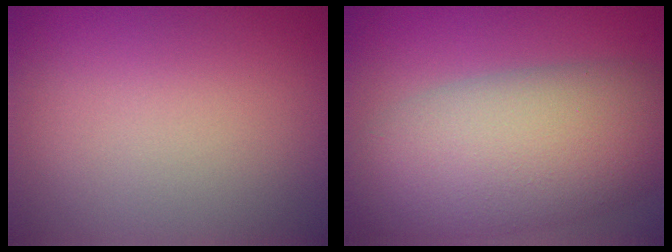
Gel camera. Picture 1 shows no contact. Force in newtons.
{"total": 10.6, "press": 10.6, "slide": 0.5}